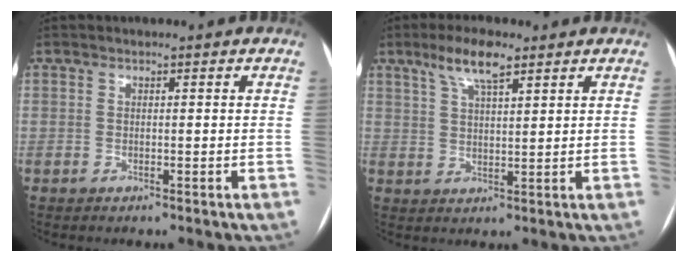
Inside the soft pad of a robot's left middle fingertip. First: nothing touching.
{"total": 6.2, "force": [4.0, 1.3, 4.5], "torque": [-0.093, 0.010, 0.075]}